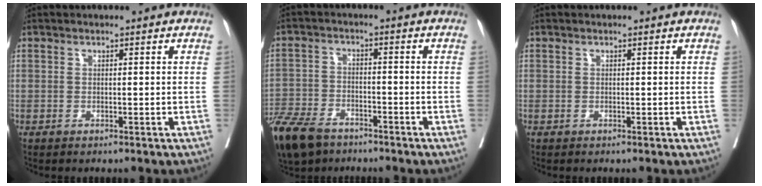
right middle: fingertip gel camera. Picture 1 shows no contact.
{"total": 12.2, "force": [-9.1, 5.5, 5.9], "torque": [-0.130, -0.019, -0.161]}
{"total": 0.0}